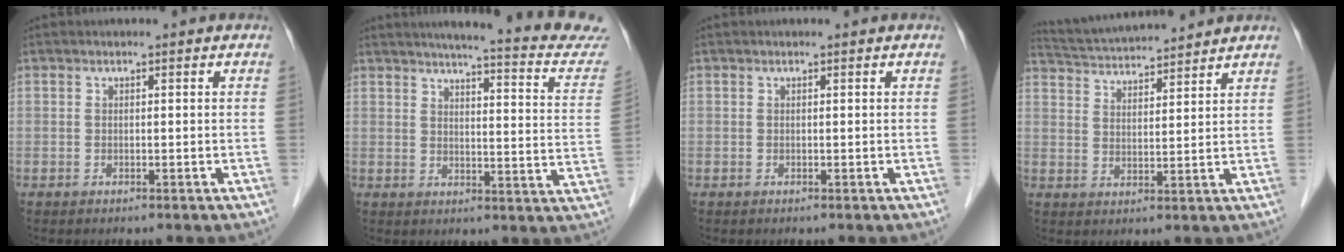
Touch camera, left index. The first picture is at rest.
{"total": 19.5, "force": [17.8, 0.5, 8.0], "torque": [-0.099, -0.063, 0.195]}
{"total": 0.0}
{"total": 12.1, "force": [11.4, 0.7, 3.9], "torque": [-0.080, 0.025, 0.186]}